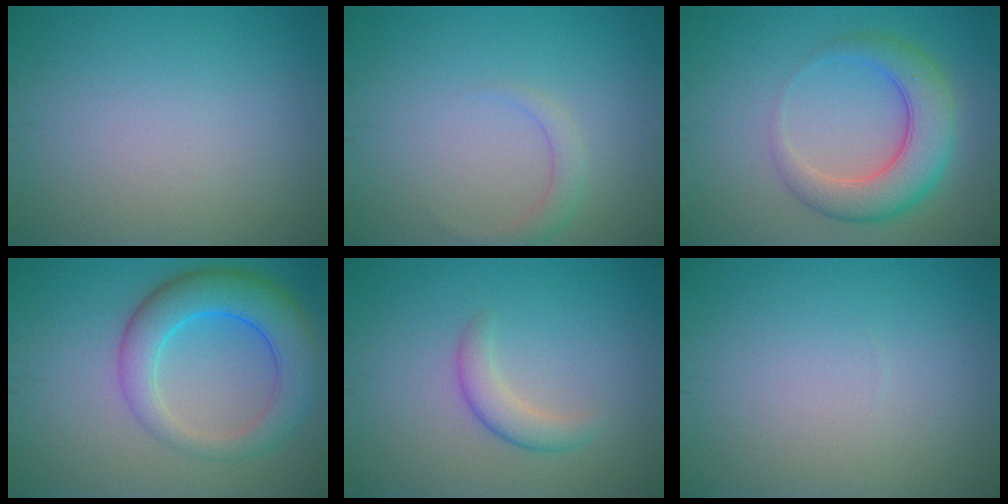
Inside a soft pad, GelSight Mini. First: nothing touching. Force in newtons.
{"total": 1.6, "press": 1.6, "slide": 0.1}
{"total": 6.0, "press": 6.0, "slide": 0.3}
{"total": 6.9, "press": 6.9, "slide": 0.2}
{"total": 2.3, "press": 2.3, "slide": 0.1}
{"total": 0.0}